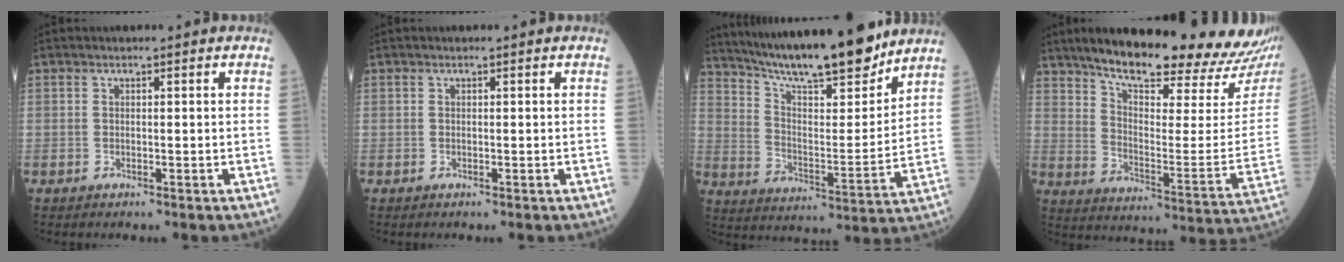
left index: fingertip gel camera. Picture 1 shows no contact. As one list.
[{"total": 0.0}, {"total": 19.3, "force": [16.8, 2.2, 9.2], "torque": [-0.154, -0.008, 0.266]}, {"total": 25.0, "force": [21.1, 4.1, 12.7], "torque": [-0.190, -0.051, 0.276]}]